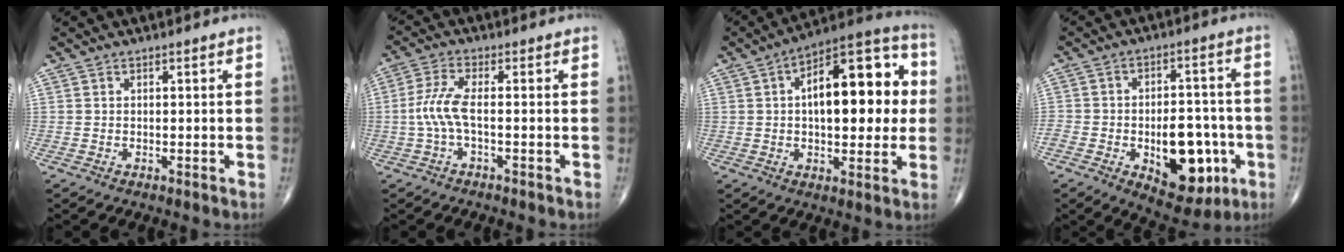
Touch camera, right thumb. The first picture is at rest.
{"total": 5.5, "force": [-0.9, 1.4, 5.2], "torque": [-0.136, 0.013, -0.025]}
{"total": 20.3, "force": [2.5, 9.5, 17.7], "torque": [-0.220, 0.030, 0.026]}
{"total": 17.1, "force": [-5.6, 9.4, 13.1], "torque": [-0.150, 0.035, -0.068]}